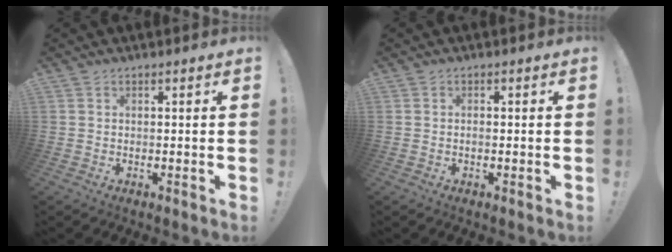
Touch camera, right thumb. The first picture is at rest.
{"total": 0.7, "force": [-0.4, 0.3, 0.5], "torque": [-0.009, 0.002, -0.007]}